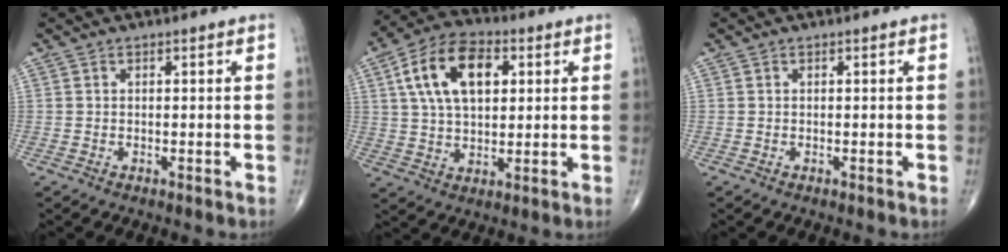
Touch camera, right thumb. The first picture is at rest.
{"total": 14.7, "force": [4.3, 8.5, 11.2], "torque": [-0.187, 0.007, 0.075]}
{"total": 0.0}